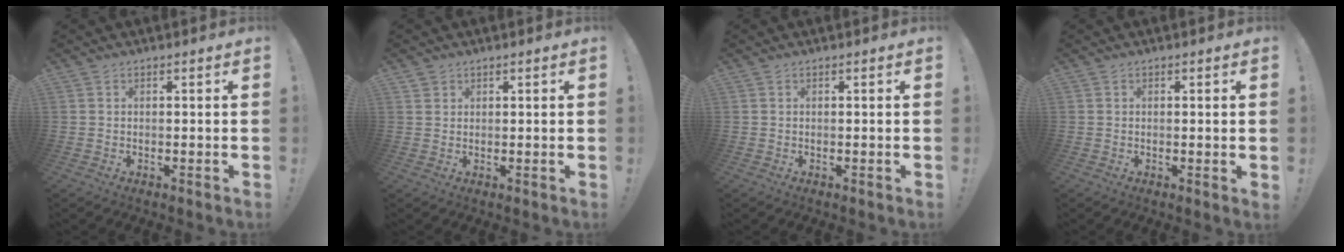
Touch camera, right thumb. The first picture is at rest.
{"total": 1.4, "force": [1.2, 0.8, 0.1], "torque": [0.001, -0.008, 0.023]}
{"total": 0.0}
{"total": 1.0, "force": [0.3, -0.3, 0.9], "torque": [-0.013, -0.003, 0.003]}